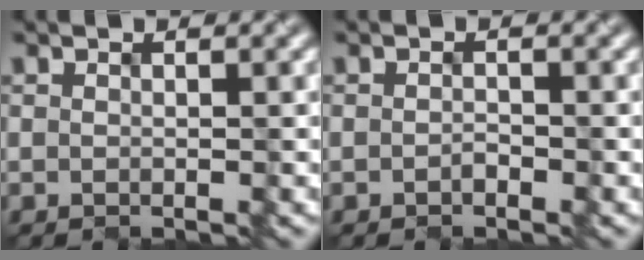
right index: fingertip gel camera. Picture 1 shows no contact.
{"total": 0.7, "force": [-0.6, 0.1, 0.2], "torque": [-0.009, -0.001, -0.008]}